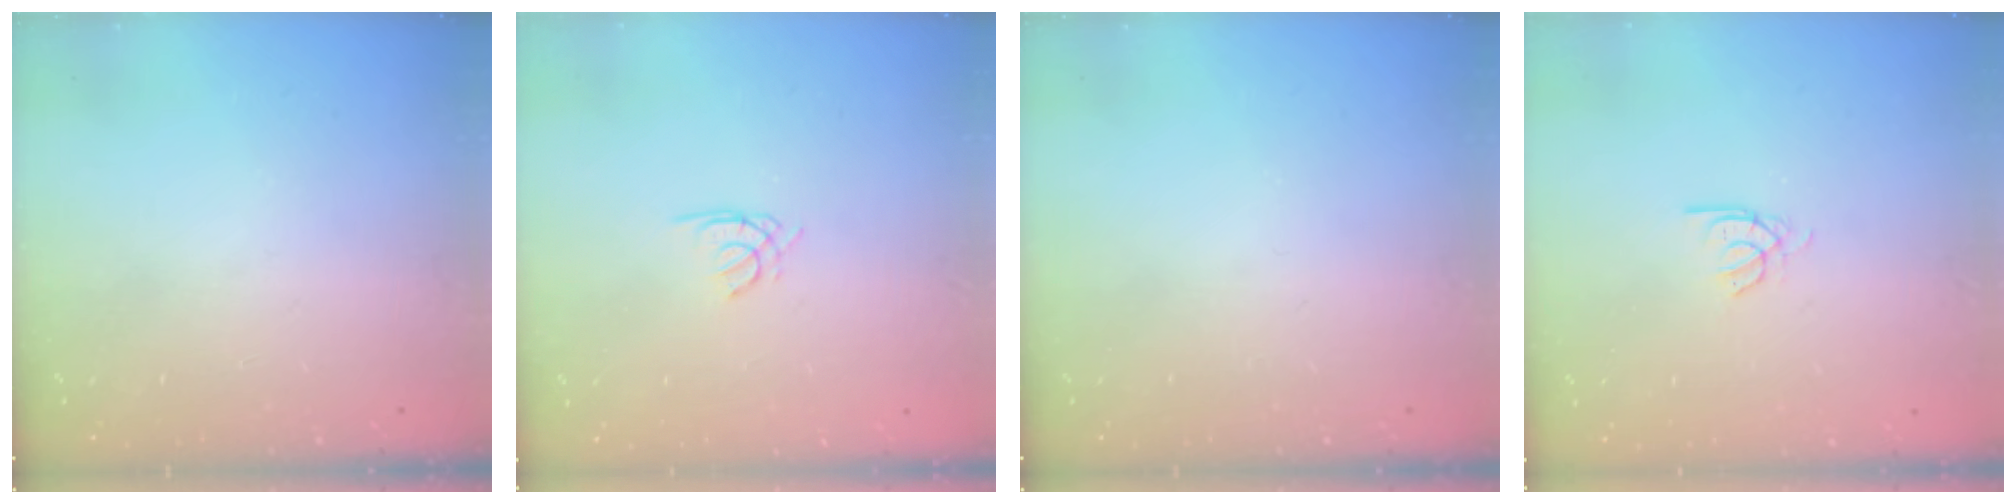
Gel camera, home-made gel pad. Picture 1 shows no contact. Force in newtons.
{"total": 1.5, "press": 1.4, "slide": 0.4}
{"total": 0.0}
{"total": 2.3, "press": 2.3, "slide": 0.2}